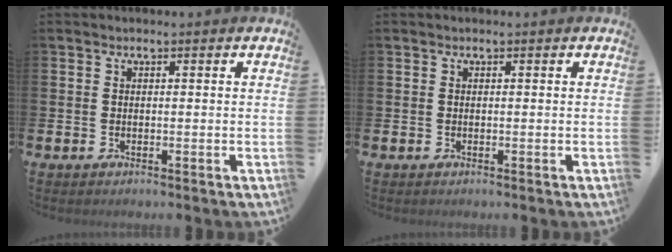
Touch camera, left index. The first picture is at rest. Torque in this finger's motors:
{"motor_torque": [0.02, 0.03, -0.02, -0.01]}